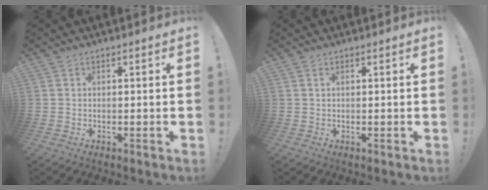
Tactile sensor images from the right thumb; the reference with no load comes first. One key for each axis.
{"total": 0.5, "fx": 0.2, "fy": 0.3, "fz": 0.4, "tx": -0.008, "ty": 0.003, "tz": 0.003}